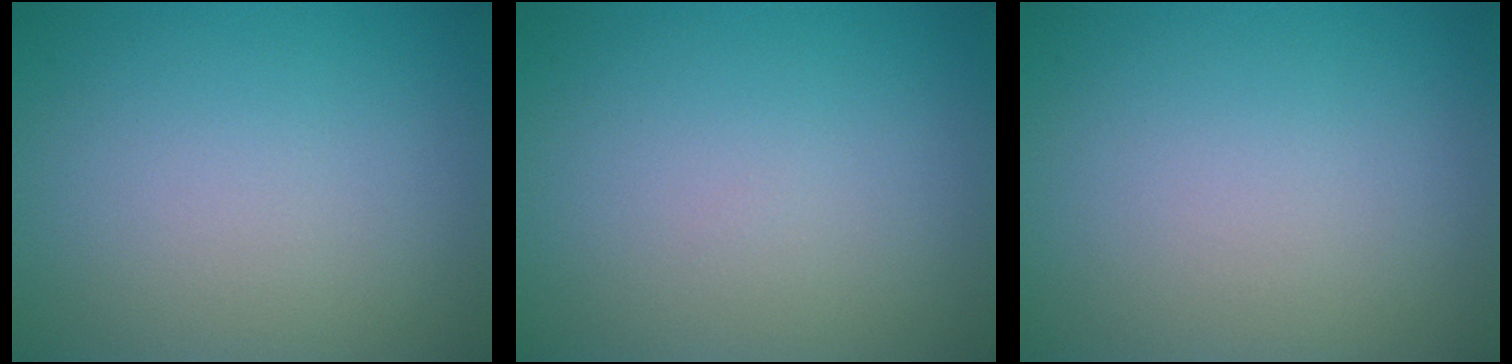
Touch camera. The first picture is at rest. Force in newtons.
{"total": 0.0}
{"total": 0.0}